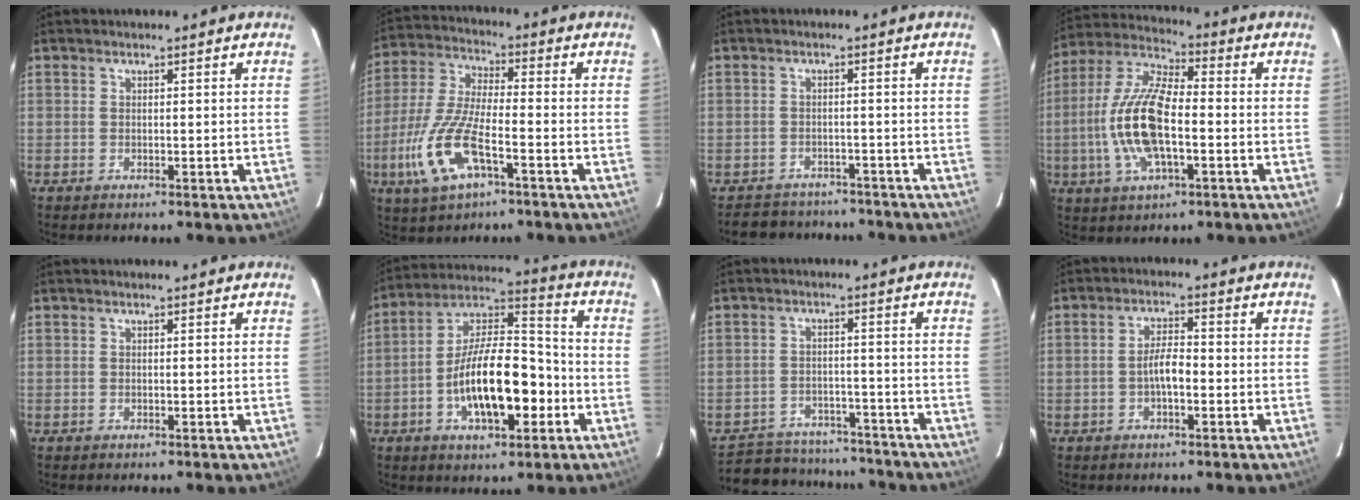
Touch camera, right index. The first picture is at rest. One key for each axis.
{"total": 14.0, "fx": -5.9, "fy": 4.9, "fz": 11.7, "tx": -0.261, "ty": -0.010, "tz": -0.117}
{"total": 9.5, "fx": -8.1, "fy": 4.6, "fz": 2.0, "tx": -0.050, "ty": 0.023, "tz": -0.106}
{"total": 15.5, "fx": -2.8, "fy": 6.0, "fz": 14.0, "tx": -0.293, "ty": 0.003, "tz": -0.061}
{"total": 0.0}
{"total": 17.1, "fx": -5.2, "fy": 7.2, "fz": 14.7, "tx": -0.263, "ty": 0.015, "tz": -0.087}
{"total": 12.0, "fx": -10.5, "fy": 5.5, "fz": 2.2, "tx": -0.059, "ty": 0.031, "tz": -0.131}
{"total": 4.1, "fx": -1.3, "fy": 1.3, "fz": 3.7, "tx": -0.070, "ty": 0.008, "tz": -0.022}